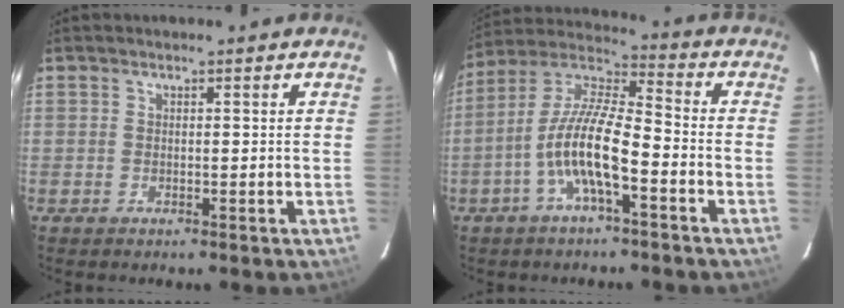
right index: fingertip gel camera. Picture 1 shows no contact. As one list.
[{"total": 11.9, "force": [-4.8, 2.8, 10.5], "torque": [-0.216, 0.006, -0.095]}]